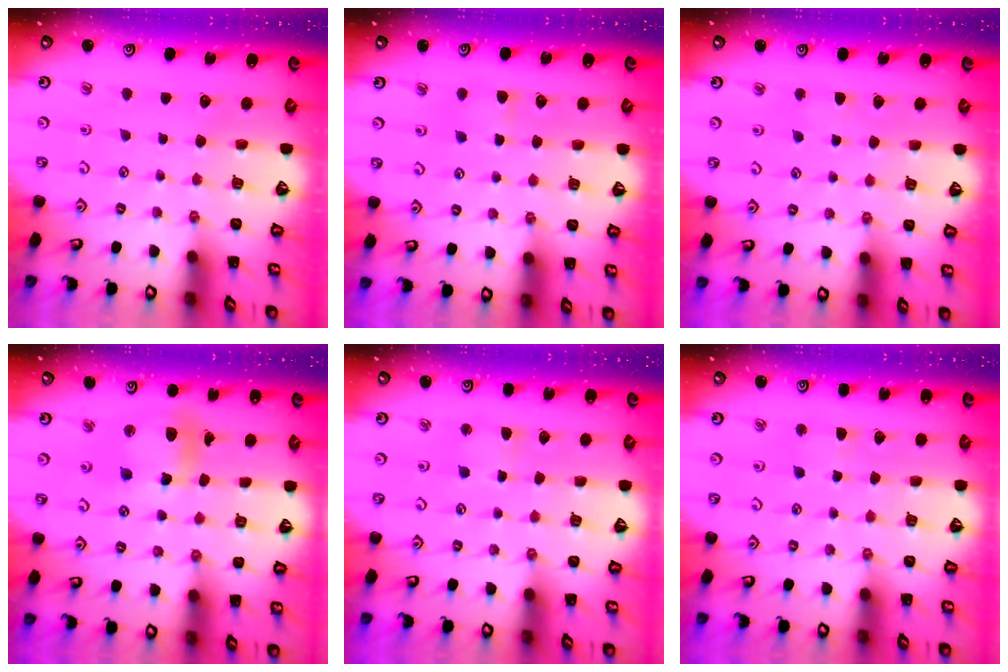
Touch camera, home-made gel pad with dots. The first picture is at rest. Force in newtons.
{"total": 4.6, "press": 4.5, "slide": 0.7}
{"total": 2.9, "press": 2.9, "slide": 0.4}
{"total": 12.3, "press": 12.1, "slide": 2.3}
{"total": 2.6, "press": 2.6, "slide": 0.4}
{"total": 2.4, "press": 2.4, "slide": 0.5}